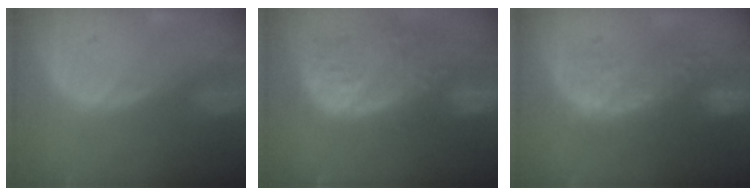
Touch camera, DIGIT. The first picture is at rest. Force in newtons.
{"total": 13.4, "press": 11.3, "slide": 7.3}
{"total": 11.1, "press": 9.7, "slide": 5.5}